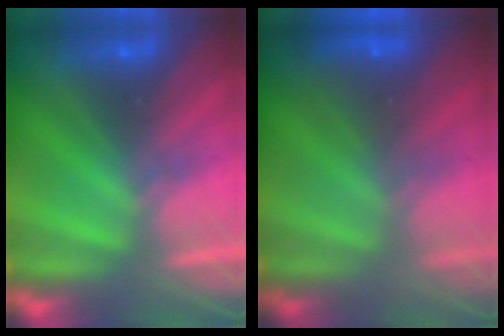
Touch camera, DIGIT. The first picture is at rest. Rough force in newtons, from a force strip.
{"total": 2.8}